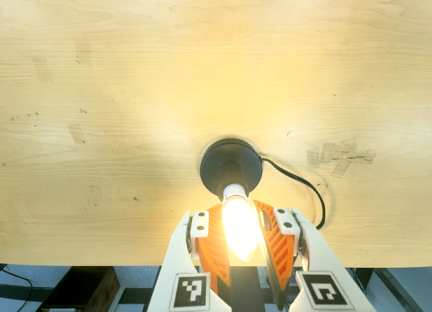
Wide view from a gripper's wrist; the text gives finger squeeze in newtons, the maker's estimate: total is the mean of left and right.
{"total": 15.1, "left": 14.0, "right": 16.3}